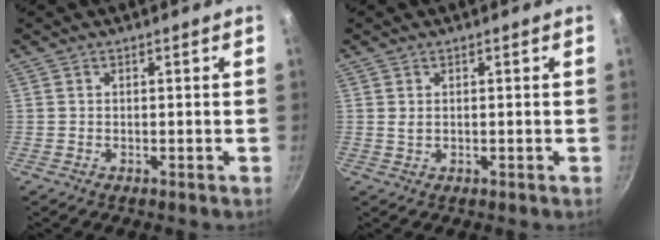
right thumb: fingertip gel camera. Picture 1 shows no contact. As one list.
[{"total": 0.8, "force": [0.3, 0.4, 0.6], "torque": [-0.013, 0.000, 0.007]}]